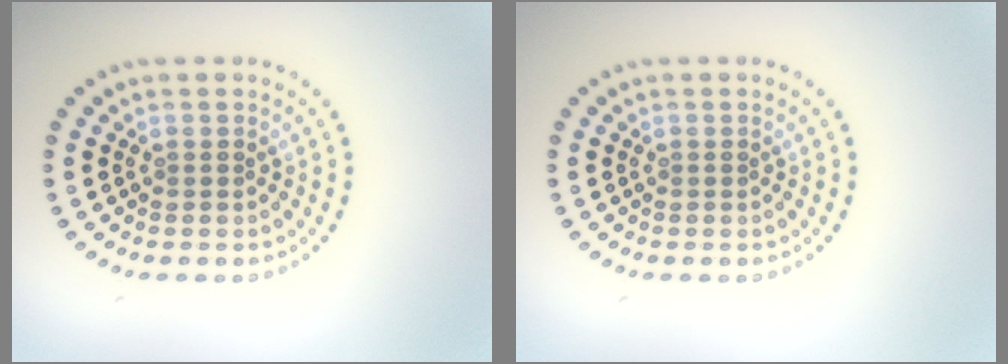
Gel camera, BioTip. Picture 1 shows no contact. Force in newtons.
{"total": 0.0}